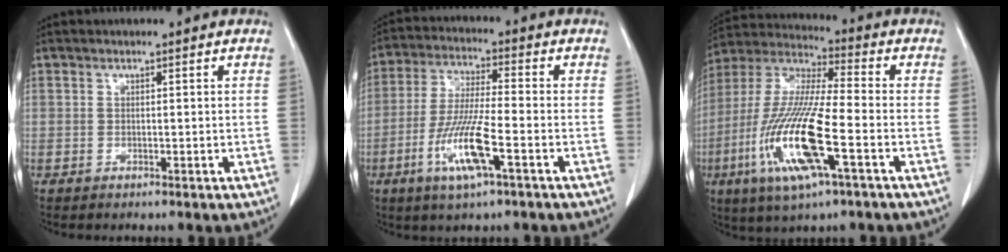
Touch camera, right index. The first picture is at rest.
{"total": 10.9, "force": [-4.4, 0.8, 9.9], "torque": [-0.202, -0.015, -0.086]}
{"total": 17.8, "force": [-5.9, 2.3, 16.7], "torque": [-0.357, -0.020, -0.111]}